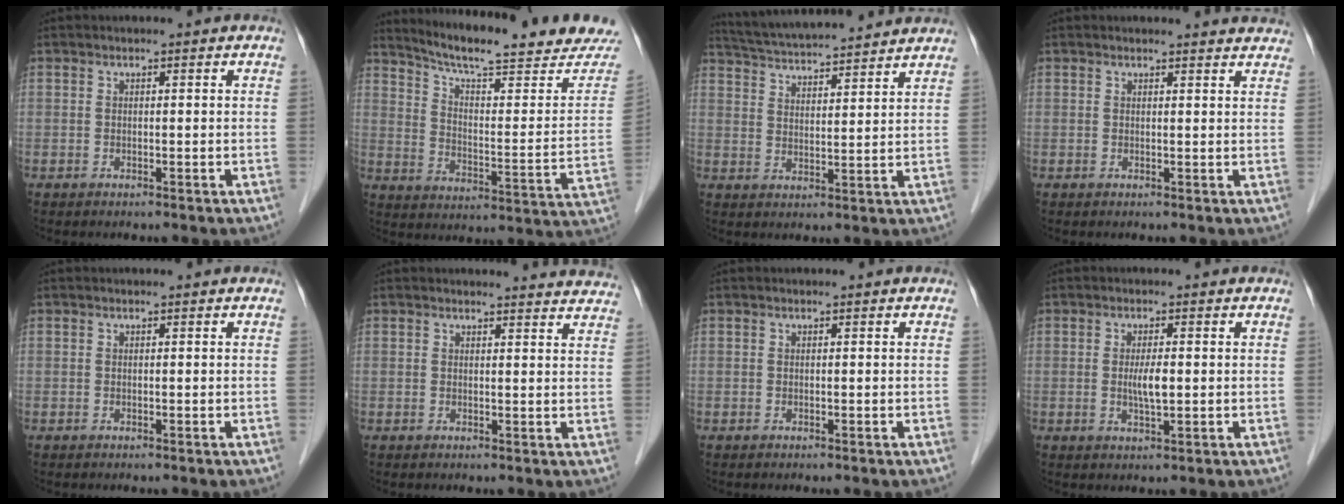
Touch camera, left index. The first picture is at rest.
{"total": 21.8, "force": [19.7, 2.0, 9.0], "torque": [-0.132, -0.052, 0.262]}
{"total": 15.6, "force": [14.4, 1.1, 5.9], "torque": [-0.111, 0.031, 0.219]}
{"total": 5.2, "force": [5.1, 0.5, 0.7], "torque": [-0.004, -0.005, 0.036]}
{"total": 0.0}
{"total": 9.0, "force": [8.9, 0.9, 0.8], "torque": [0.014, -0.025, 0.070]}
{"total": 0.0}
{"total": 3.0, "force": [-0.1, 0.5, 3.0], "torque": [-0.058, -0.004, 0.000]}